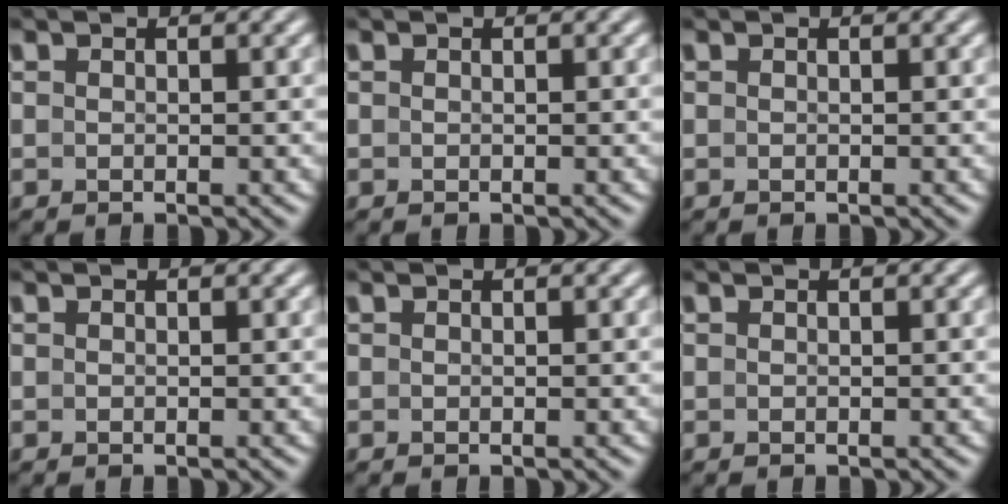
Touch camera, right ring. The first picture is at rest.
{"total": 0.0}
{"total": 0.0}
{"total": 0.0}
{"total": 0.0}
{"total": 0.0}